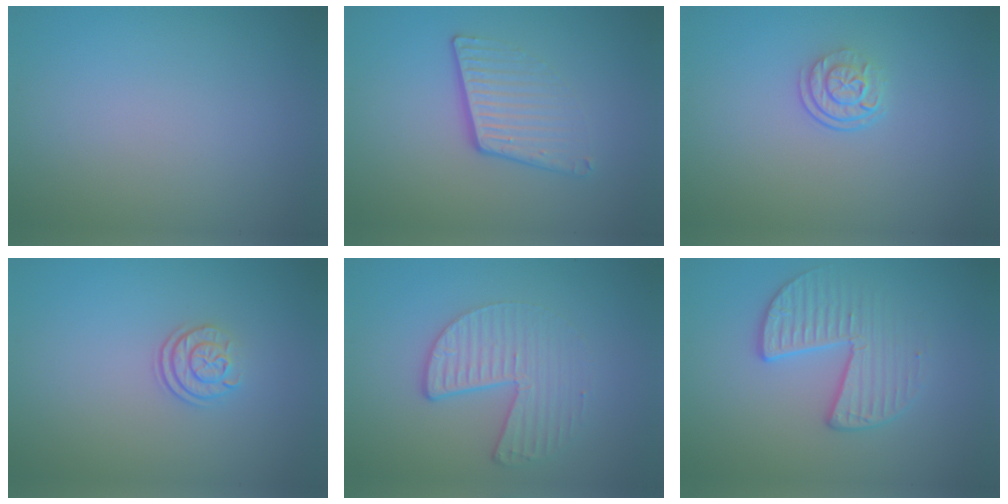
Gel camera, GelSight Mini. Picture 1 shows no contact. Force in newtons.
{"total": 3.9, "press": 2.6, "slide": 2.9}
{"total": 2.5, "press": 1.8, "slide": 1.8}
{"total": 2.4, "press": 1.8, "slide": 1.5}
{"total": 4.1, "press": 2.8, "slide": 2.9}
{"total": 3.3, "press": 2.9, "slide": 1.6}